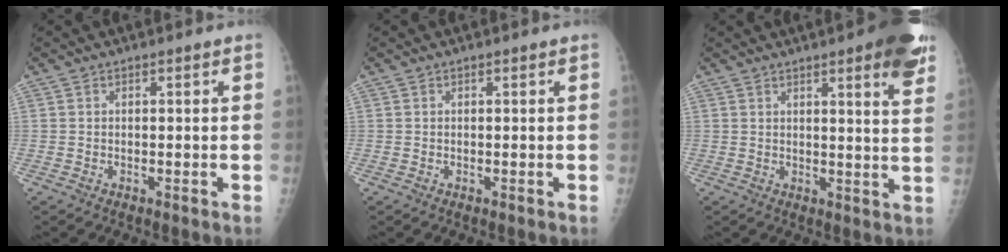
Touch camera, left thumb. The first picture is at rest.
{"total": 0.0}
{"total": 11.3, "force": [6.6, 2.0, 8.9], "torque": [-0.092, -0.027, 0.071]}